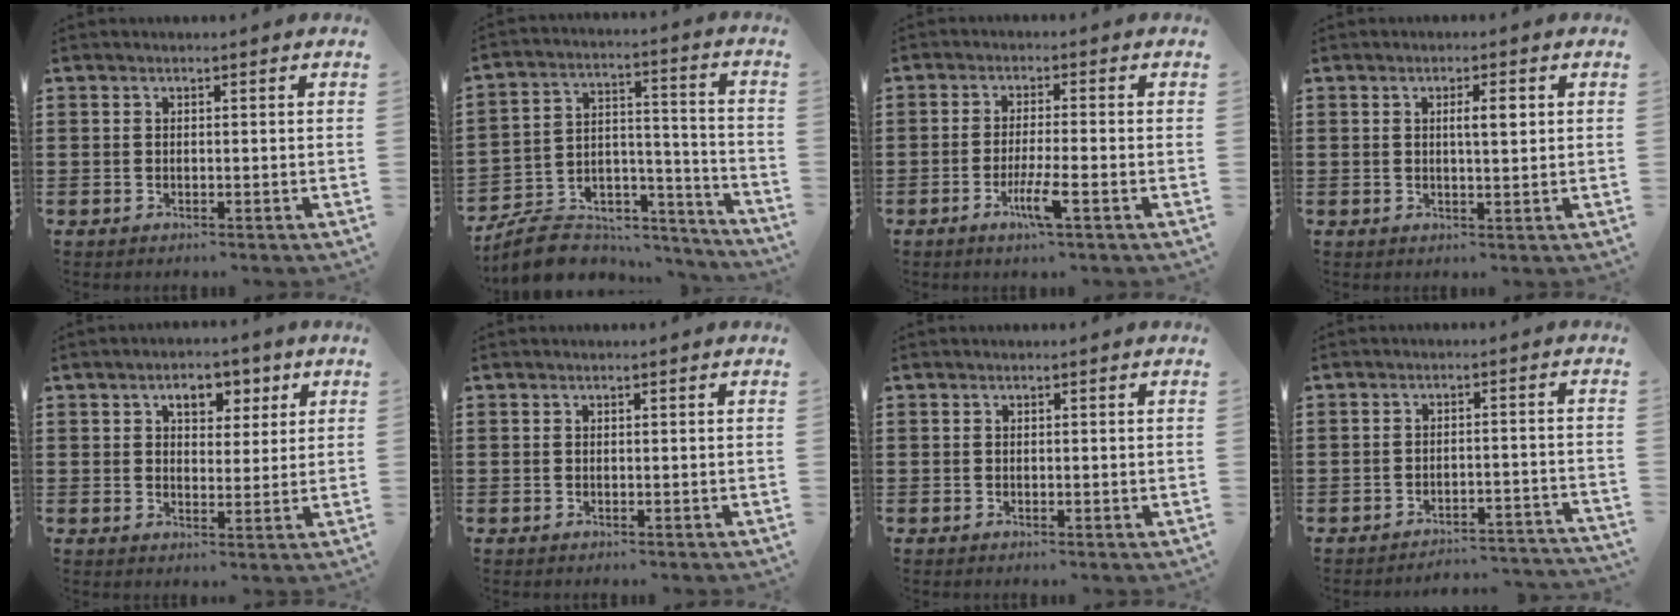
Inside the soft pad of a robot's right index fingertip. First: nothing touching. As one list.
[{"total": 8.7, "force": [-7.5, 3.7, 2.4], "torque": [-0.050, 0.014, -0.141]}, {"total": 5.0, "force": [-2.3, 0.3, 4.4], "torque": [-0.083, -0.013, -0.042]}, {"total": 2.9, "force": [0.7, 0.6, 2.8], "torque": [-0.046, 0.002, 0.006]}, {"total": 4.8, "force": [2.5, 3.0, 2.7], "torque": [-0.045, 0.004, 0.035]}, {"total": 0.0}, {"total": 0.0}, {"total": 3.4, "force": [-3.4, 0.0, 0.3], "torque": [-0.010, -0.002, -0.073]}]